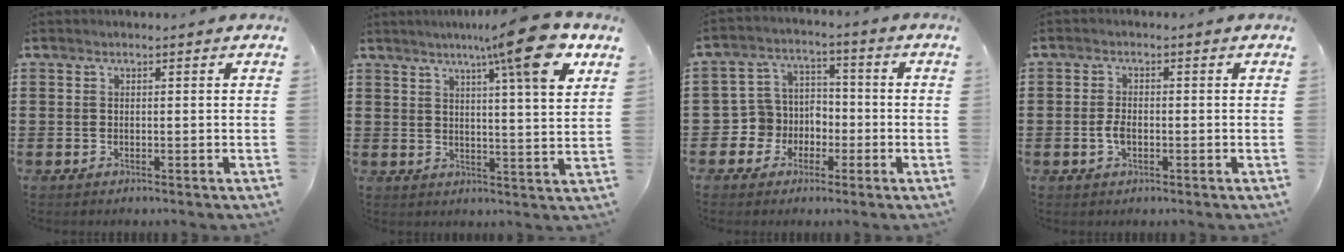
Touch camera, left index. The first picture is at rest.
{"total": 11.9, "force": [7.7, 0.8, 9.1], "torque": [-0.146, -0.025, 0.117]}
{"total": 5.7, "force": [-1.8, 5.4, 0.5], "torque": [-0.040, 0.006, -0.038]}
{"total": 2.6, "force": [-0.5, 1.3, 2.2], "torque": [-0.058, -0.004, -0.014]}